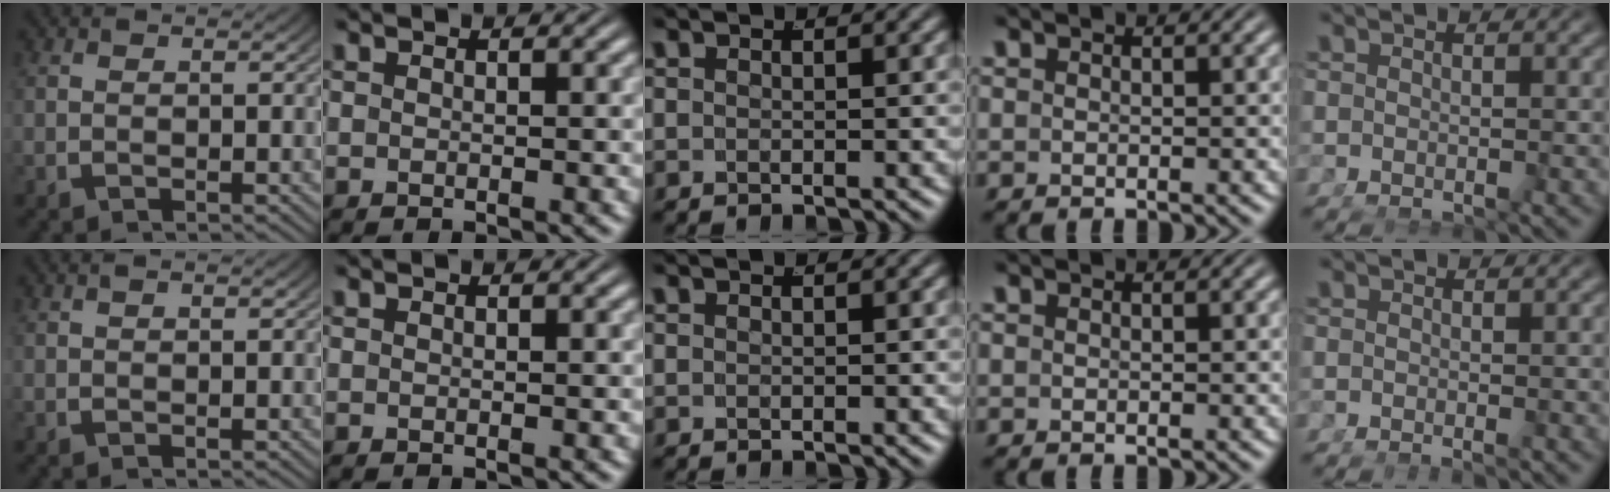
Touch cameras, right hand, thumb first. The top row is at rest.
{"thumb": {"total": 0.6, "force": [0.4, 0.2, 0.3], "torque": [-0.002, 0.002, 0.007]}, "little": {"total": 0.9, "force": [-0.8, 0.0, 0.4], "torque": [-0.001, -0.002, -0.009]}}